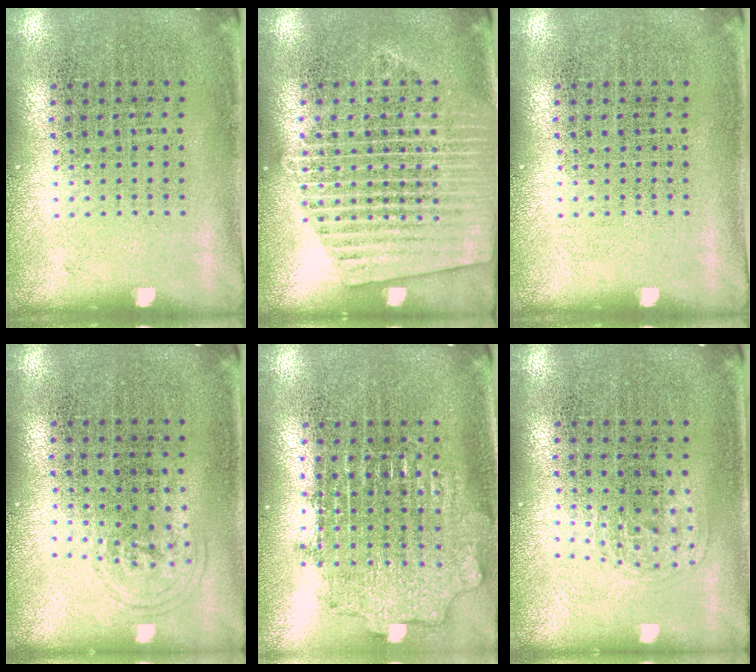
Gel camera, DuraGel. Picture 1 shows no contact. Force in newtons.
{"total": 1.6, "press": 1.6, "slide": 0.2}
{"total": 0.0}
{"total": 0.8, "press": 0.6, "slide": 0.5}
{"total": 1.9, "press": 1.4, "slide": 1.3}
{"total": 1.0, "press": 0.7, "slide": 0.7}